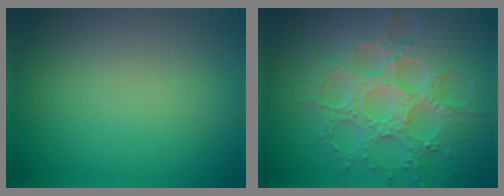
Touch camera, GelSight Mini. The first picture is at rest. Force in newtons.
{"total": 8.7, "press": 6.5, "slide": 5.8}